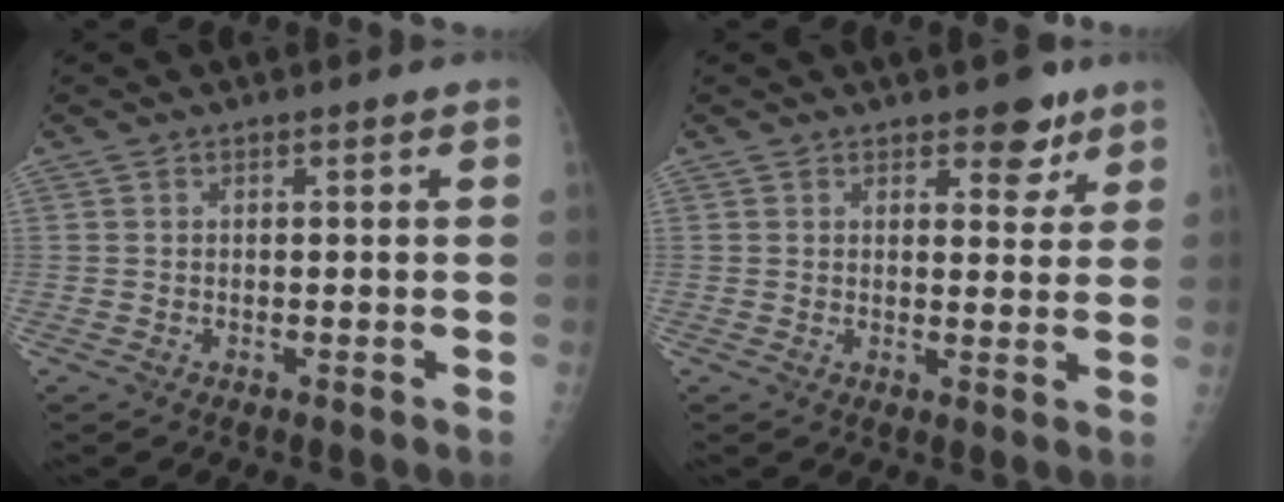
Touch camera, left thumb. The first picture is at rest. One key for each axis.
{"total": 5.1, "fx": 3.4, "fy": 2.6, "fz": 2.6, "tx": -0.005, "ty": -0.018, "tz": 0.044}